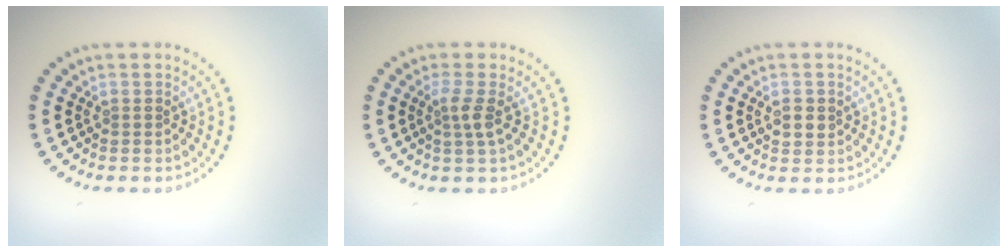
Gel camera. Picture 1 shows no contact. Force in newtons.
{"total": 1.8, "press": 1.3, "slide": 1.3}
{"total": 1.5, "press": 1.5, "slide": 0.2}